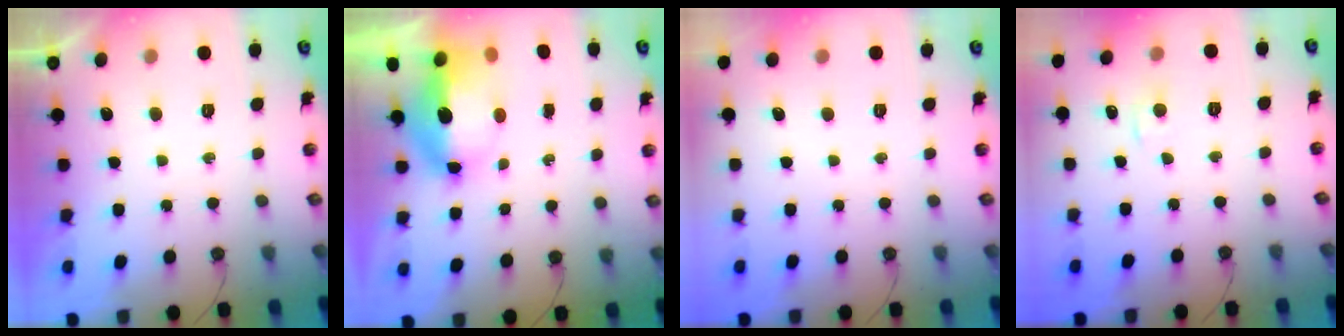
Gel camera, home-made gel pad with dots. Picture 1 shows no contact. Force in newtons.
{"total": 11.7, "press": 11.0, "slide": 4.1}
{"total": 0.0}
{"total": 3.4, "press": 3.4, "slide": 0.5}